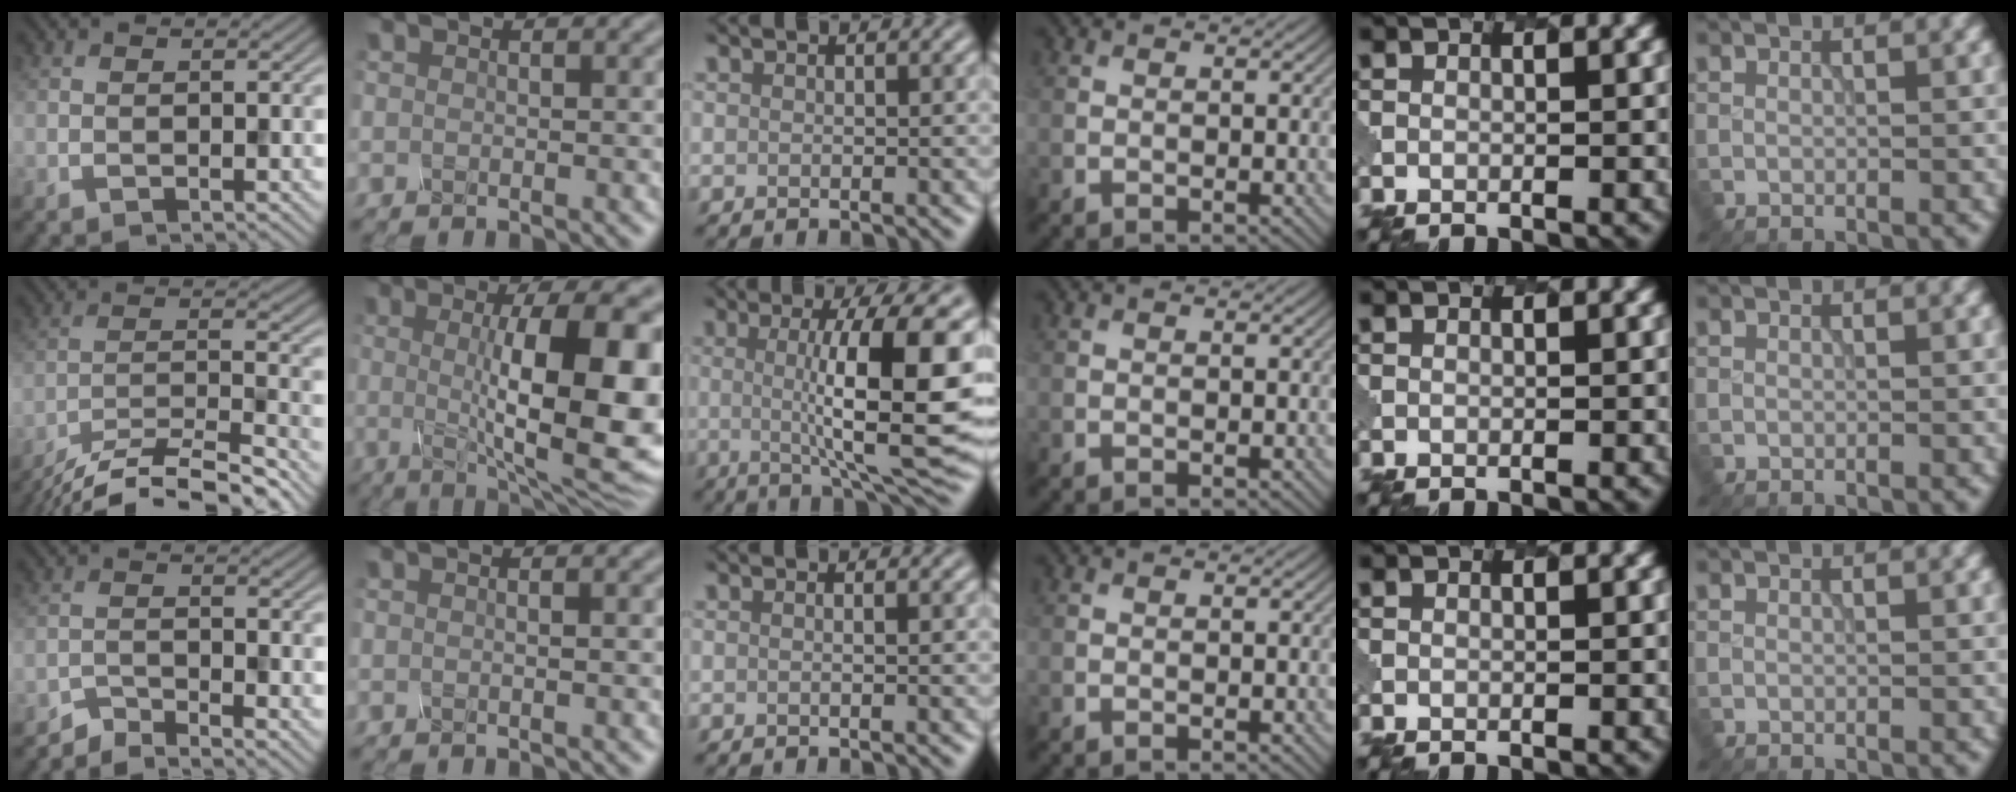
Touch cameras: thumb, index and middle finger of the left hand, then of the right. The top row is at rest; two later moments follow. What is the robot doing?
{"motion": "pour", "object": "mug"}